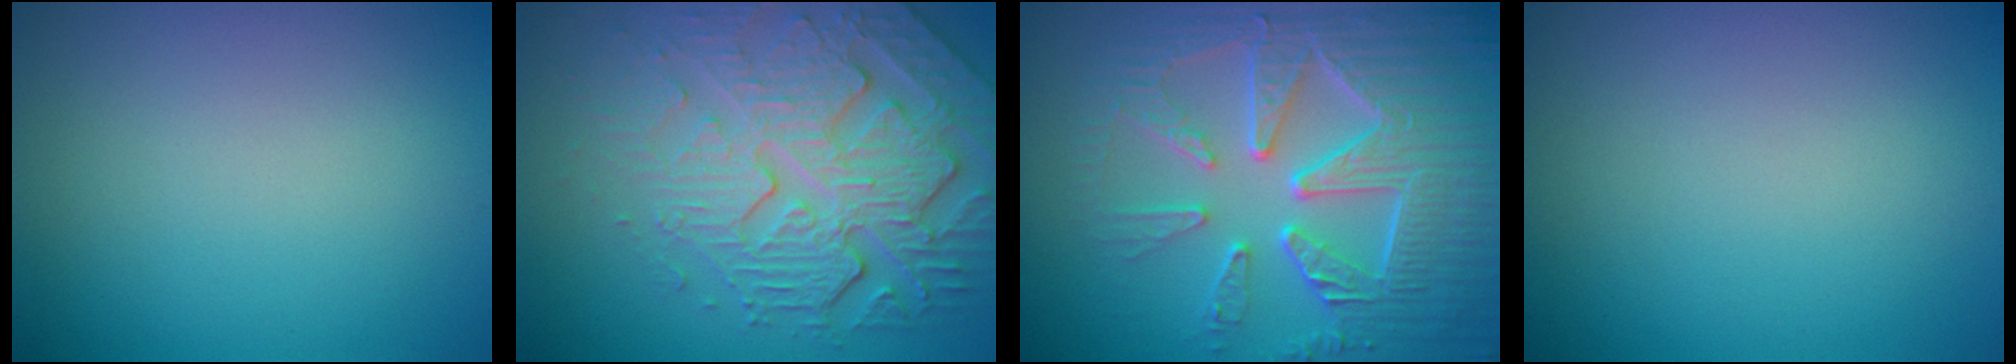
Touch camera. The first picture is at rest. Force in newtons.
{"total": 6.9, "press": 5.5, "slide": 4.2}
{"total": 8.6, "press": 6.2, "slide": 6.0}
{"total": 0.0}